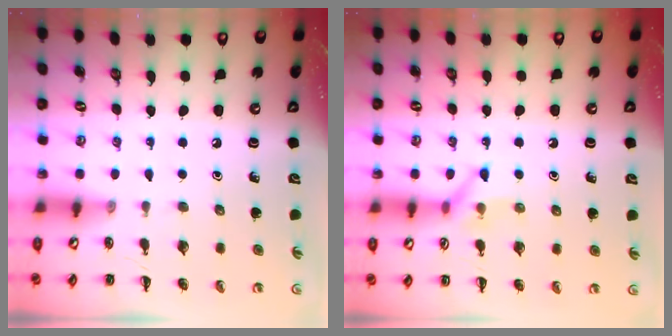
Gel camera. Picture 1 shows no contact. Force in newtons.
{"total": 6.9, "press": 6.8, "slide": 0.9}